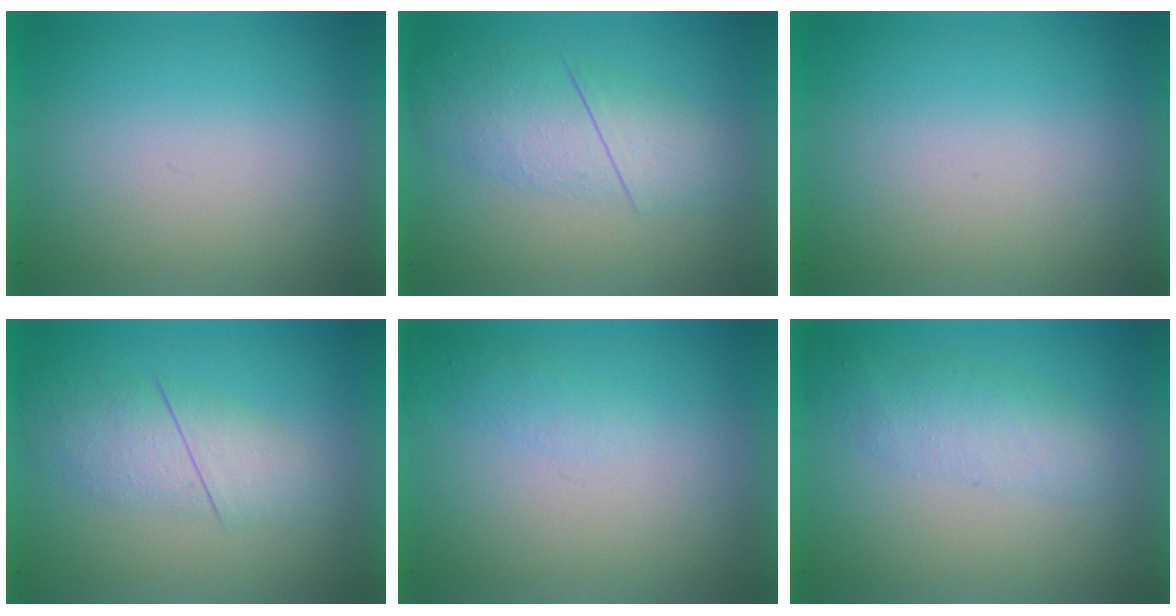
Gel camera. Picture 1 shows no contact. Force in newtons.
{"total": 3.0}
{"total": 0.0}
{"total": 2.7}
{"total": 1.2}
{"total": 2.2}